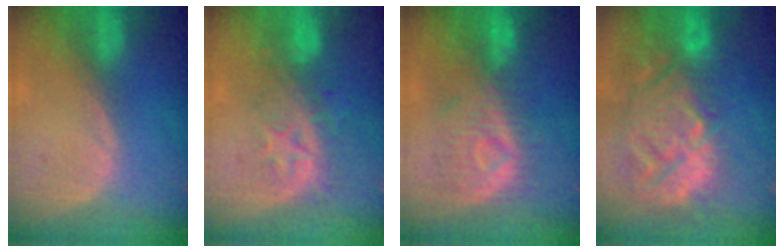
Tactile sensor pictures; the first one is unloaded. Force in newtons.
{"total": 8.2, "press": 7.3, "slide": 3.8}
{"total": 8.8, "press": 8.7, "slide": 1.6}
{"total": 14.6, "press": 12.5, "slide": 7.5}